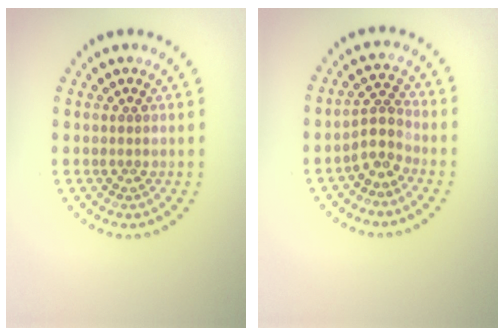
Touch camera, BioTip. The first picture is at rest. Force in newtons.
{"total": 2.5, "press": 1.8, "slide": 1.7}